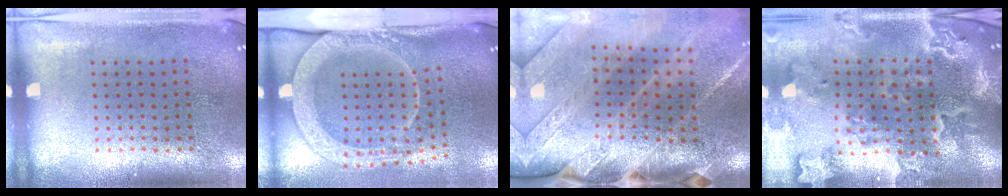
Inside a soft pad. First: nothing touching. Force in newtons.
{"total": 2.8, "press": 2.1, "slide": 1.9}
{"total": 4.0, "press": 3.4, "slide": 2.2}
{"total": 4.7, "press": 3.8, "slide": 2.7}